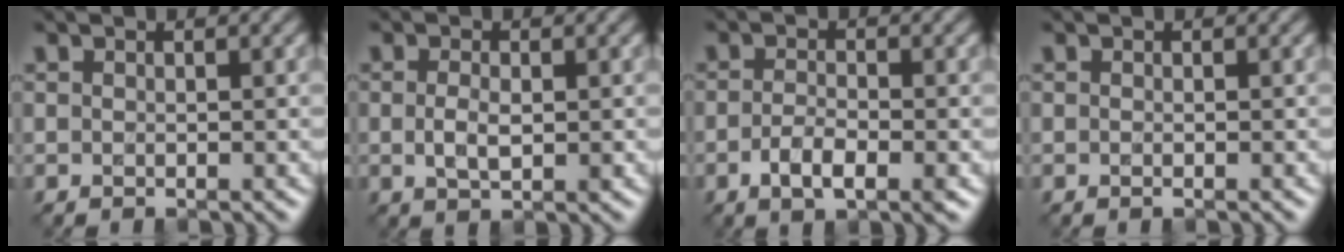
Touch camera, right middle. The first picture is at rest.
{"total": 1.8, "force": [-0.4, 0.8, 1.6], "torque": [-0.035, -0.006, -0.007]}
{"total": 2.9, "force": [-1.6, 1.0, 2.2], "torque": [-0.049, -0.009, -0.032]}
{"total": 0.0}